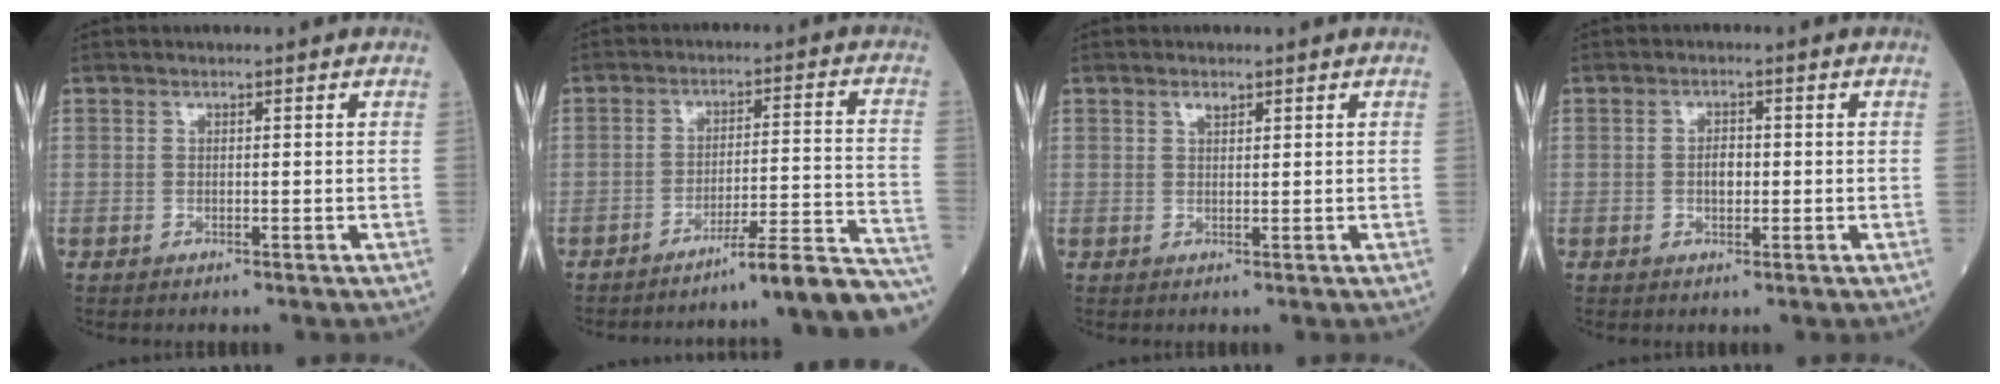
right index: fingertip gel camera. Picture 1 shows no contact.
{"total": 14.7, "force": [-13.8, -1.7, 4.9], "torque": [-0.028, 0.023, -0.186]}
{"total": 1.0, "force": [0.7, 0.4, 0.6], "torque": [-0.013, 0.001, 0.013]}
{"total": 1.8, "force": [-0.2, 1.0, 1.5], "torque": [-0.025, 0.002, -0.003]}